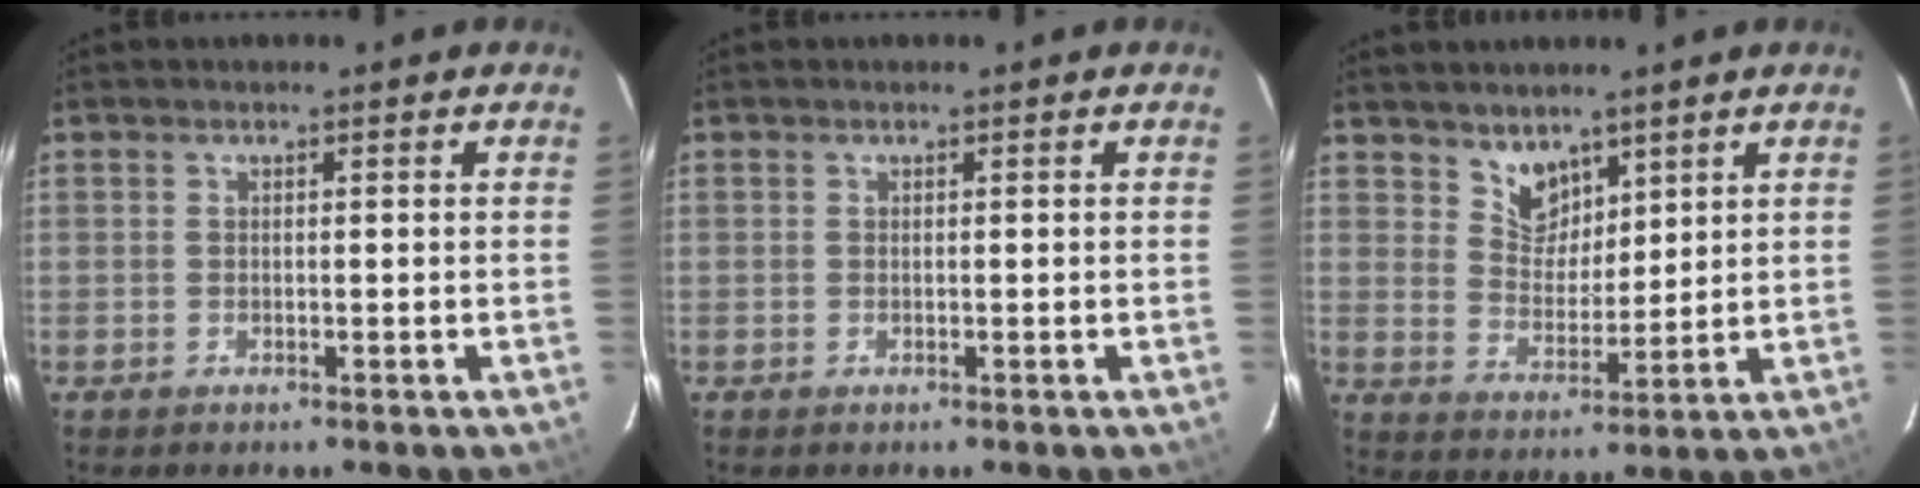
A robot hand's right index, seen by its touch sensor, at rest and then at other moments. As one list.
[{"total": 0.0}, {"total": 6.0, "force": [4.5, 3.6, 1.5], "torque": [-0.015, 0.003, 0.089]}]